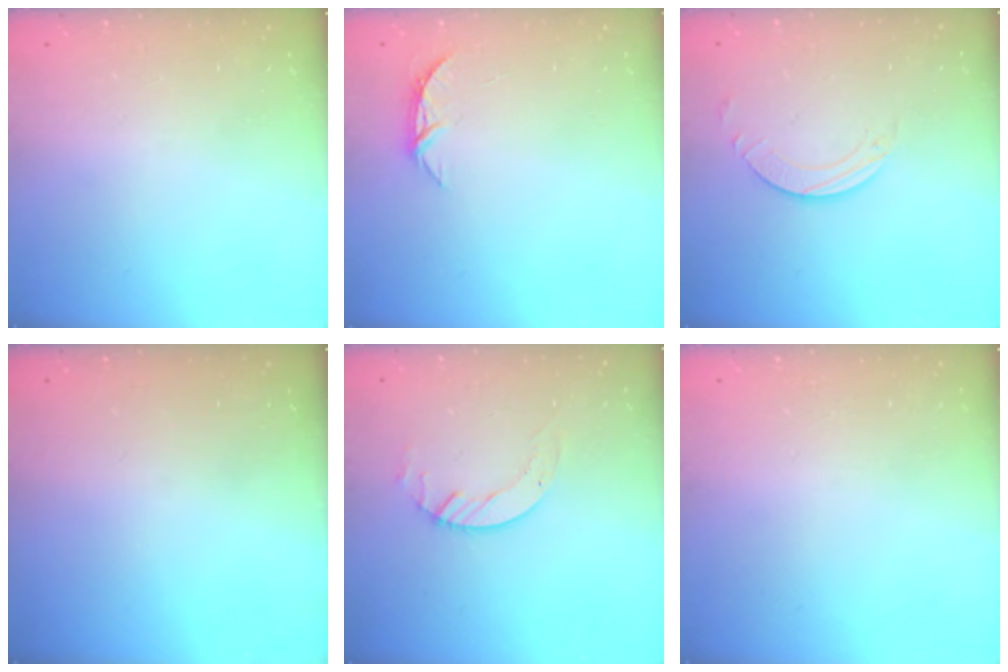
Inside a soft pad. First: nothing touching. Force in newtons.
{"total": 5.7, "press": 5.6, "slide": 0.4}
{"total": 1.9, "press": 1.9, "slide": 0.1}
{"total": 0.0}
{"total": 4.2, "press": 4.1, "slide": 0.5}
{"total": 0.0}